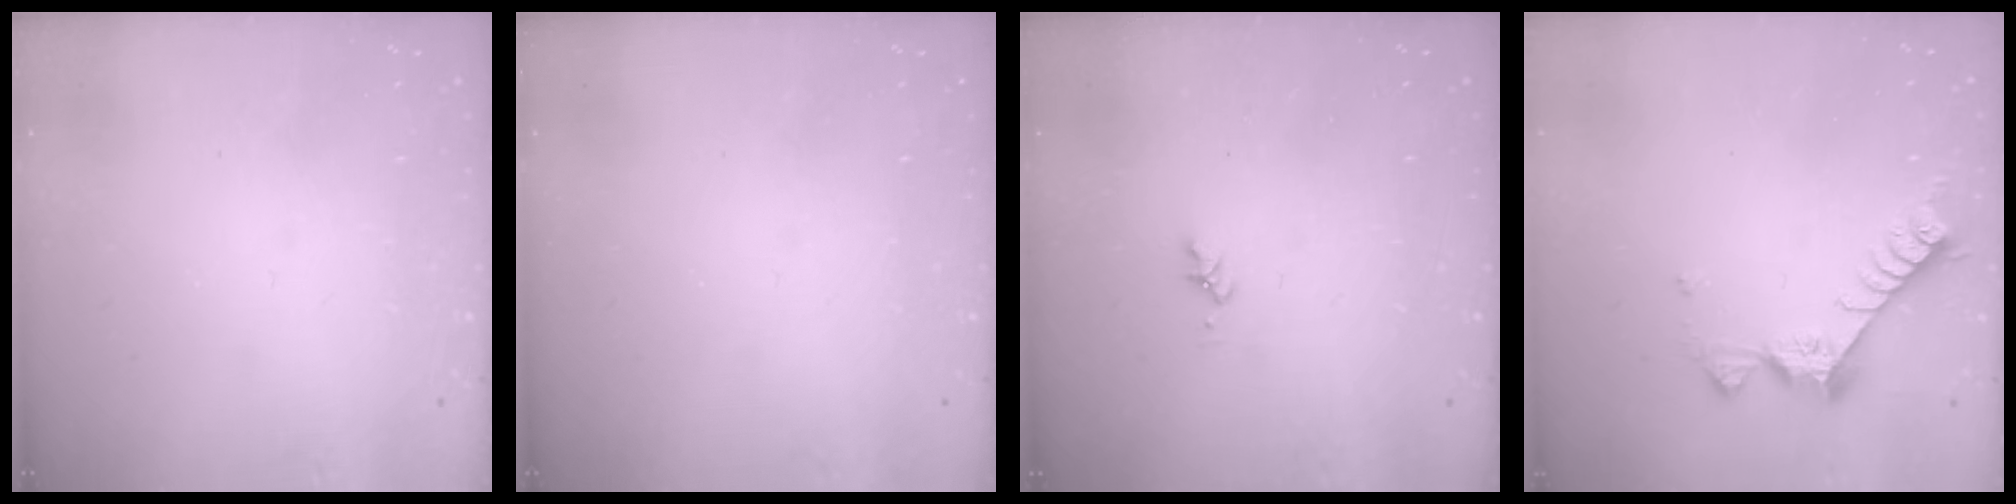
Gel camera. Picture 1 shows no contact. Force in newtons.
{"total": 0.0}
{"total": 1.6, "press": 1.6, "slide": 0.3}
{"total": 8.3, "press": 8.3, "slide": 0.5}